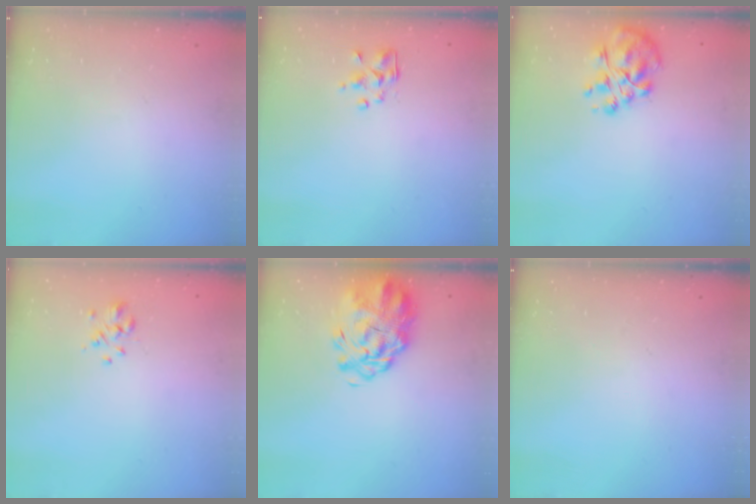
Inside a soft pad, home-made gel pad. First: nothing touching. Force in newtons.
{"total": 2.5, "press": 2.5, "slide": 0.2}
{"total": 9.7, "press": 9.5, "slide": 2.0}
{"total": 2.4, "press": 2.2, "slide": 1.1}
{"total": 6.1, "press": 5.5, "slide": 2.7}
{"total": 0.0}